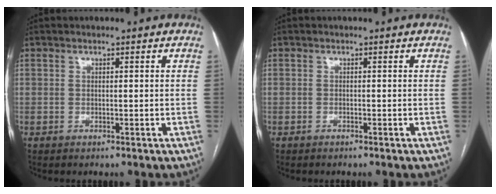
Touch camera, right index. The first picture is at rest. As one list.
[{"total": 0.0}]